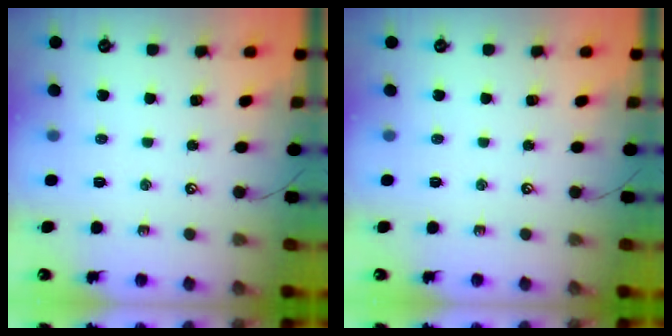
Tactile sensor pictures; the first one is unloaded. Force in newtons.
{"total": 0.0}